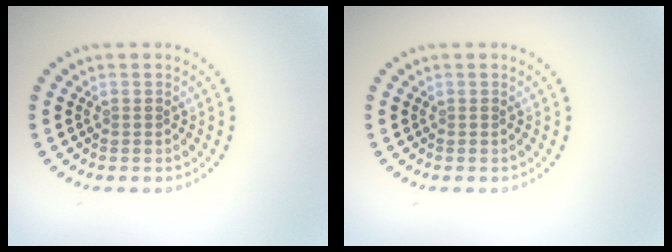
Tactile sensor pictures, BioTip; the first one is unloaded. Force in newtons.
{"total": 0.0}